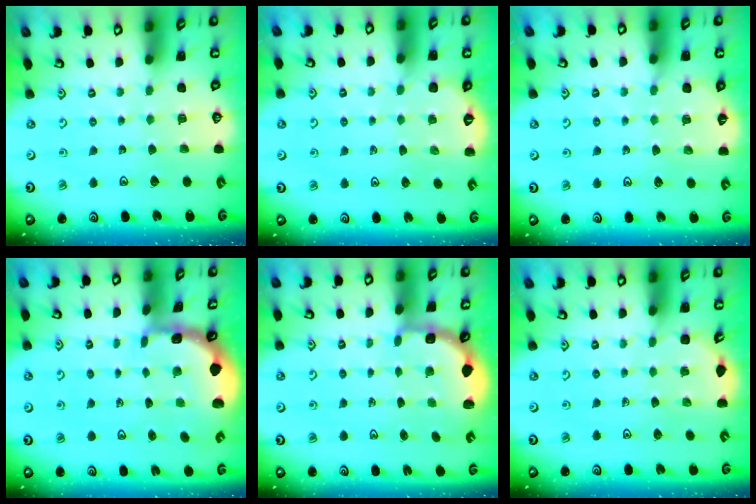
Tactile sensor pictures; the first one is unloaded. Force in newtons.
{"total": 2.8, "press": 2.2, "slide": 1.8}
{"total": 4.2, "press": 3.6, "slide": 2.3}
{"total": 1.3, "press": 1.3, "slide": 0.2}
{"total": 2.7, "press": 2.4, "slide": 1.4}
{"total": 2.2, "press": 2.0, "slide": 1.1}